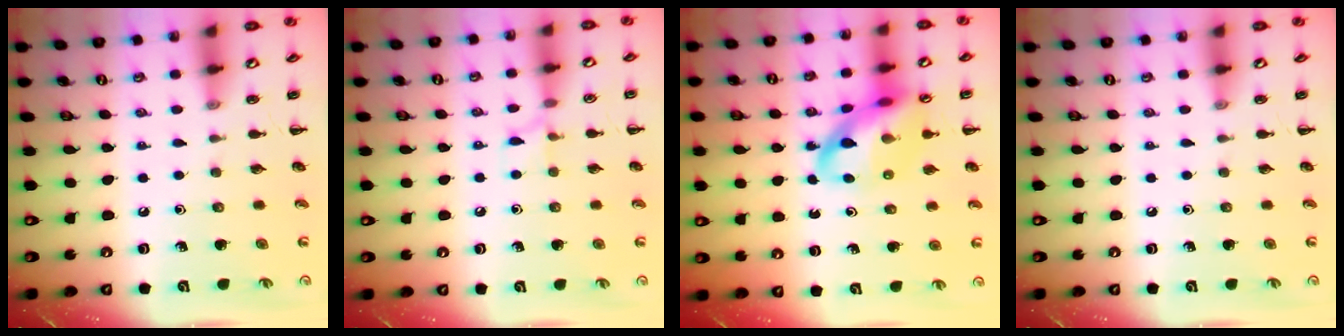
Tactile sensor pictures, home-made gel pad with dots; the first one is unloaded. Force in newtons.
{"total": 5.2, "press": 4.9, "slide": 1.6}
{"total": 15.0, "press": 14.6, "slide": 3.4}
{"total": 0.0}